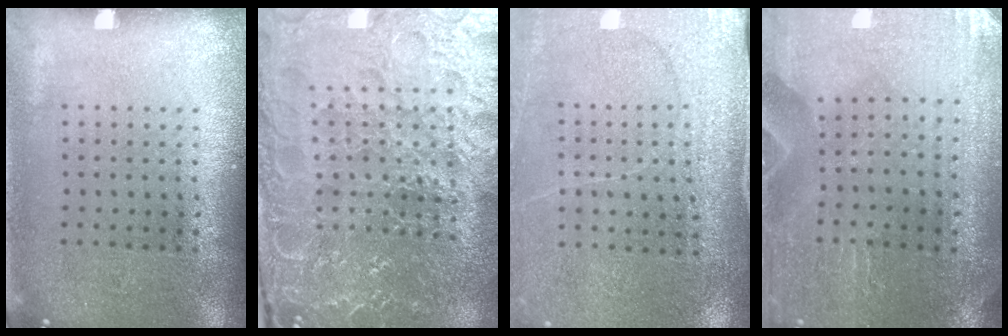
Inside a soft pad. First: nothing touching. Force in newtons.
{"total": 5.0, "press": 4.8, "slide": 1.5}
{"total": 3.0, "press": 3.0, "slide": 0.1}
{"total": 0.6, "press": 0.6, "slide": 0.0}